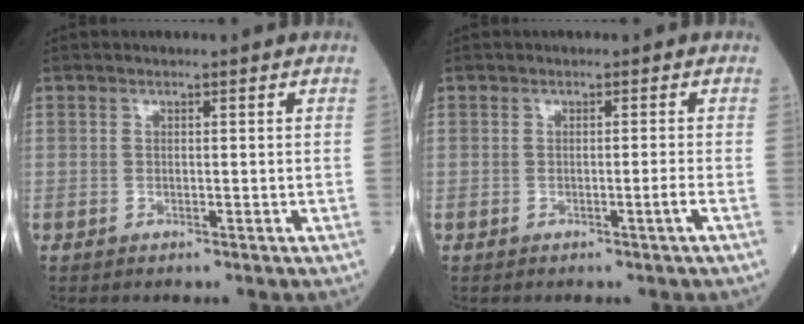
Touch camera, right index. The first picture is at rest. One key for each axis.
{"total": 1.2, "fx": -0.5, "fy": -0.6, "fz": 0.9, "tx": -0.001, "ty": -0.001, "tz": -0.011}